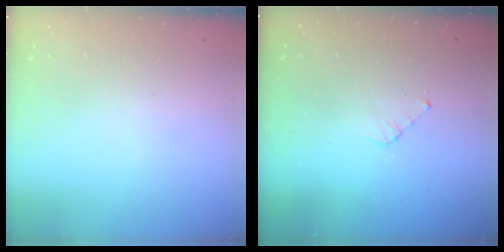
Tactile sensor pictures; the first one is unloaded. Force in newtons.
{"total": 2.8, "press": 2.8, "slide": 0.2}